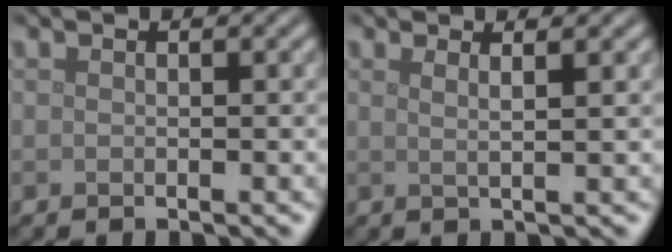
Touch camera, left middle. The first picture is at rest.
{"total": 2.5, "force": [1.3, 1.0, 1.8], "torque": [-0.010, 0.007, -0.007]}